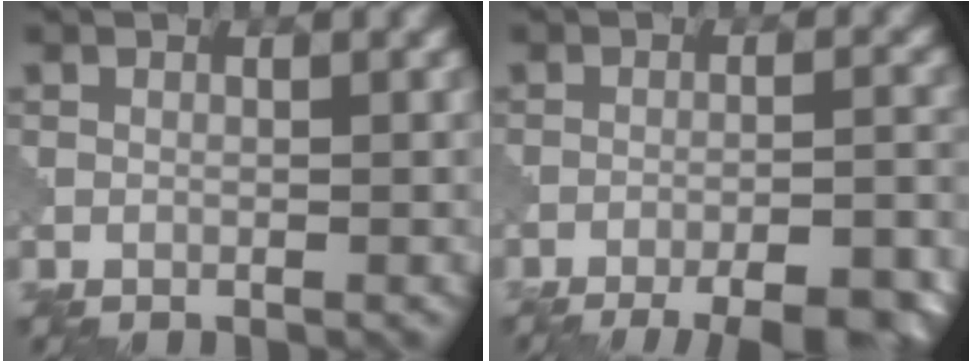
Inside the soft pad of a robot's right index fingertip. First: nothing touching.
{"total": 11.3, "force": [-9.1, 3.2, 5.9], "torque": [-0.060, 0.000, -0.099]}